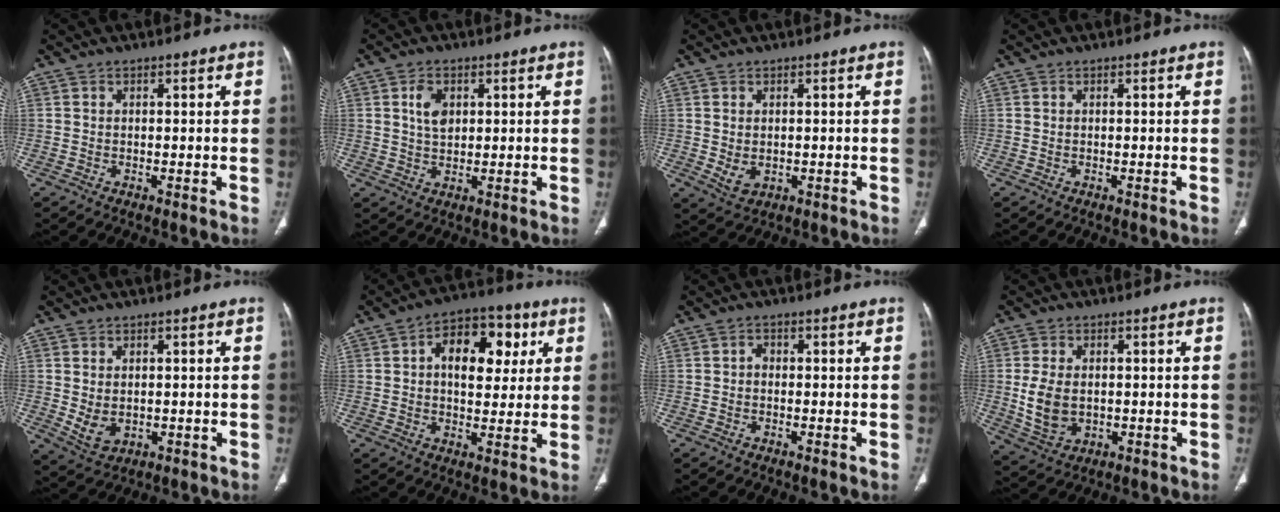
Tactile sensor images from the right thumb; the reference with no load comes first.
{"total": 4.6, "force": [1.4, 3.1, 3.1], "torque": [-0.041, -0.004, 0.026]}
{"total": 3.5, "force": [-0.1, 2.4, 2.5], "torque": [-0.044, -0.005, 0.009]}
{"total": 0.0}
{"total": 4.8, "force": [-0.1, 3.3, 3.4], "torque": [-0.059, -0.007, 0.016]}
{"total": 13.8, "force": [3.6, 8.8, 10.0], "torque": [-0.098, 0.013, 0.049]}
{"total": 1.1, "force": [-0.2, 0.8, 0.7], "torque": [-0.006, 0.004, -0.009]}
{"total": 8.1, "force": [-0.2, 5.5, 6.0], "torque": [-0.112, -0.004, 0.009]}